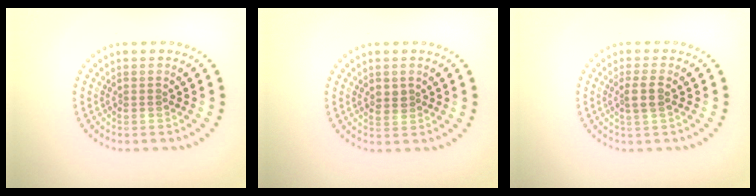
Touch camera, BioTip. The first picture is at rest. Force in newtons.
{"total": 1.4, "press": 1.4, "slide": 0.3}
{"total": 2.0, "press": 1.7, "slide": 0.9}